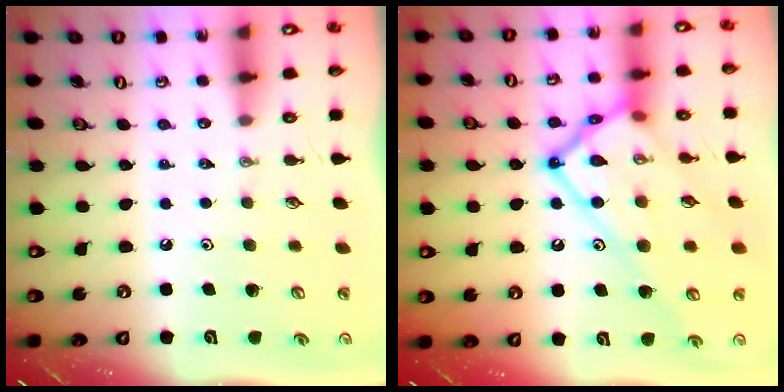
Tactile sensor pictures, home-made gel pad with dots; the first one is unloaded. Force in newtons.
{"total": 22.6, "press": 22.5, "slide": 2.2}